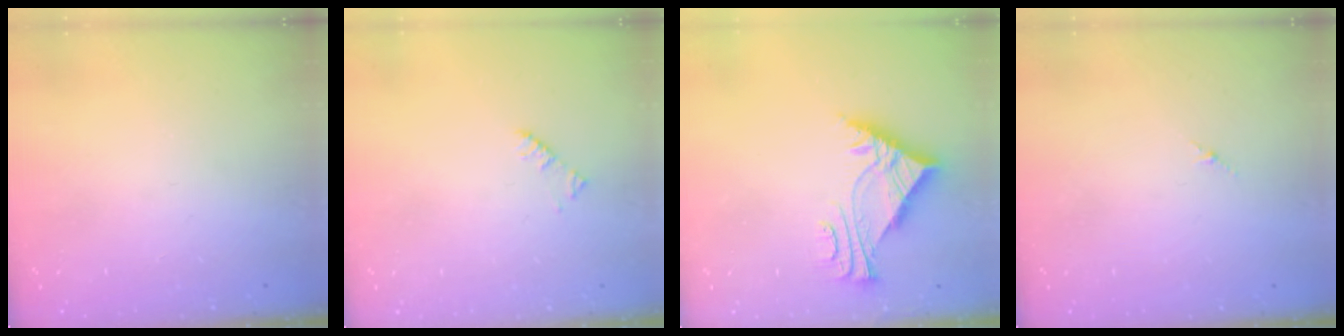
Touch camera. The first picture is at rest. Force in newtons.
{"total": 1.9, "press": 1.9, "slide": 0.3}
{"total": 7.9, "press": 7.8, "slide": 1.1}
{"total": 1.8, "press": 1.7, "slide": 0.6}